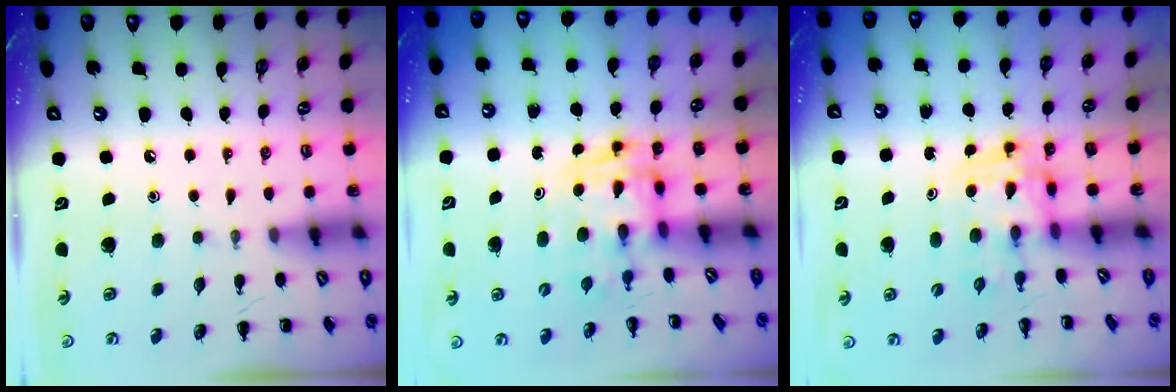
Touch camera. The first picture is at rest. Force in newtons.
{"total": 2.8, "press": 2.8, "slide": 0.5}
{"total": 3.6, "press": 3.5, "slide": 0.6}